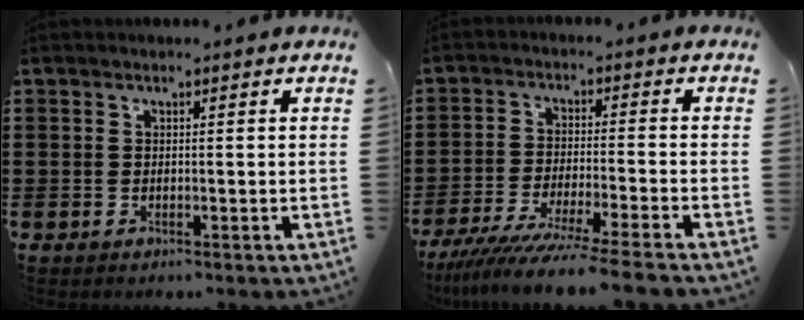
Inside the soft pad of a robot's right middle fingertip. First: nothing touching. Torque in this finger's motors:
{"motor_torque": [2.14, 0.00, 0.61, 0.21]}